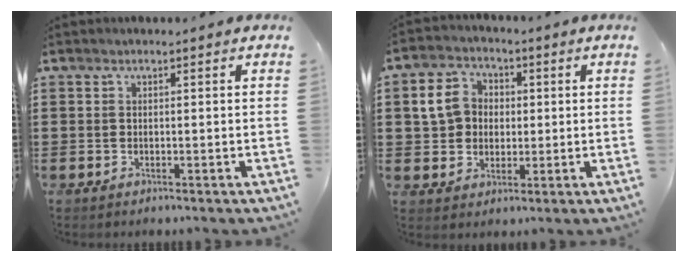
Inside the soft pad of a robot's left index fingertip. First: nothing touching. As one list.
[{"total": 6.3, "force": [0.9, 5.4, 3.2], "torque": [-0.088, 0.016, 0.013]}]